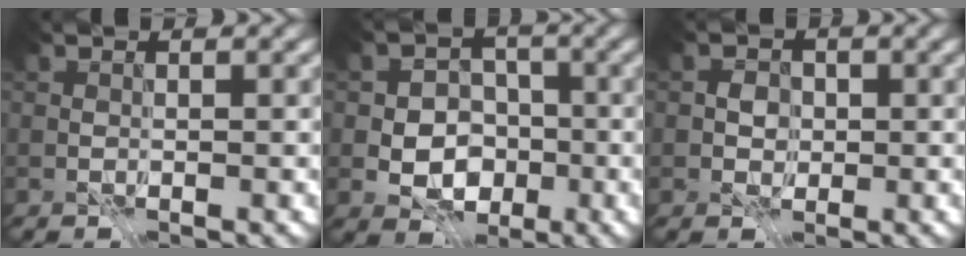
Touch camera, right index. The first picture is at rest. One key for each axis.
{"total": 5.8, "fx": -2.0, "fy": 4.4, "fz": 3.3, "tx": -0.034, "ty": -0.001, "tz": -0.051}
{"total": 1.6, "fx": -0.6, "fy": 1.3, "fz": 0.7, "tx": -0.007, "ty": 0.000, "tz": -0.017}